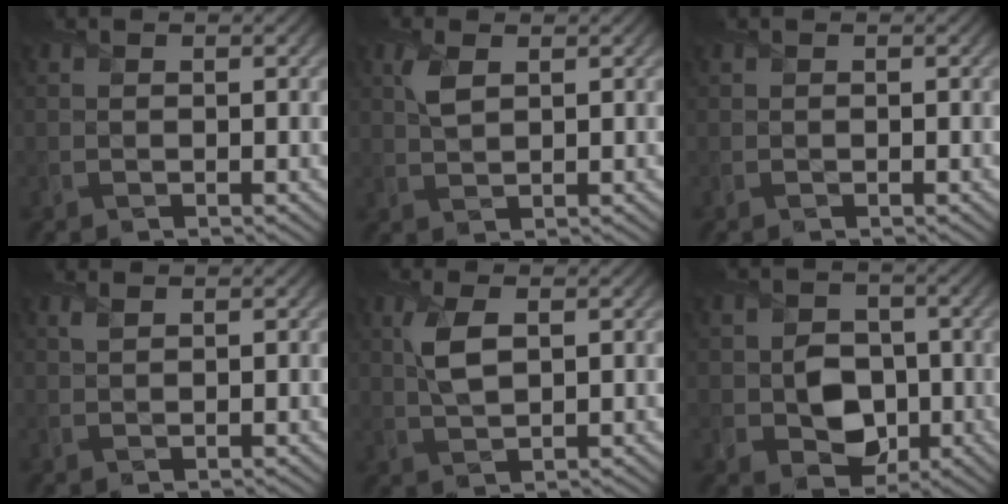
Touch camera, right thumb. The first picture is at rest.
{"total": 2.7, "force": [1.2, 1.2, 2.1], "torque": [-0.055, 0.002, 0.027]}
{"total": 0.0}
{"total": 0.8, "force": [0.6, 0.3, 0.4], "torque": [-0.015, 0.000, 0.013]}
{"total": 4.3, "force": [1.2, 1.8, 3.7], "torque": [-0.090, 0.002, 0.026]}
{"total": 6.1, "force": [-1.0, 5.0, 3.4], "torque": [-0.068, -0.011, -0.024]}